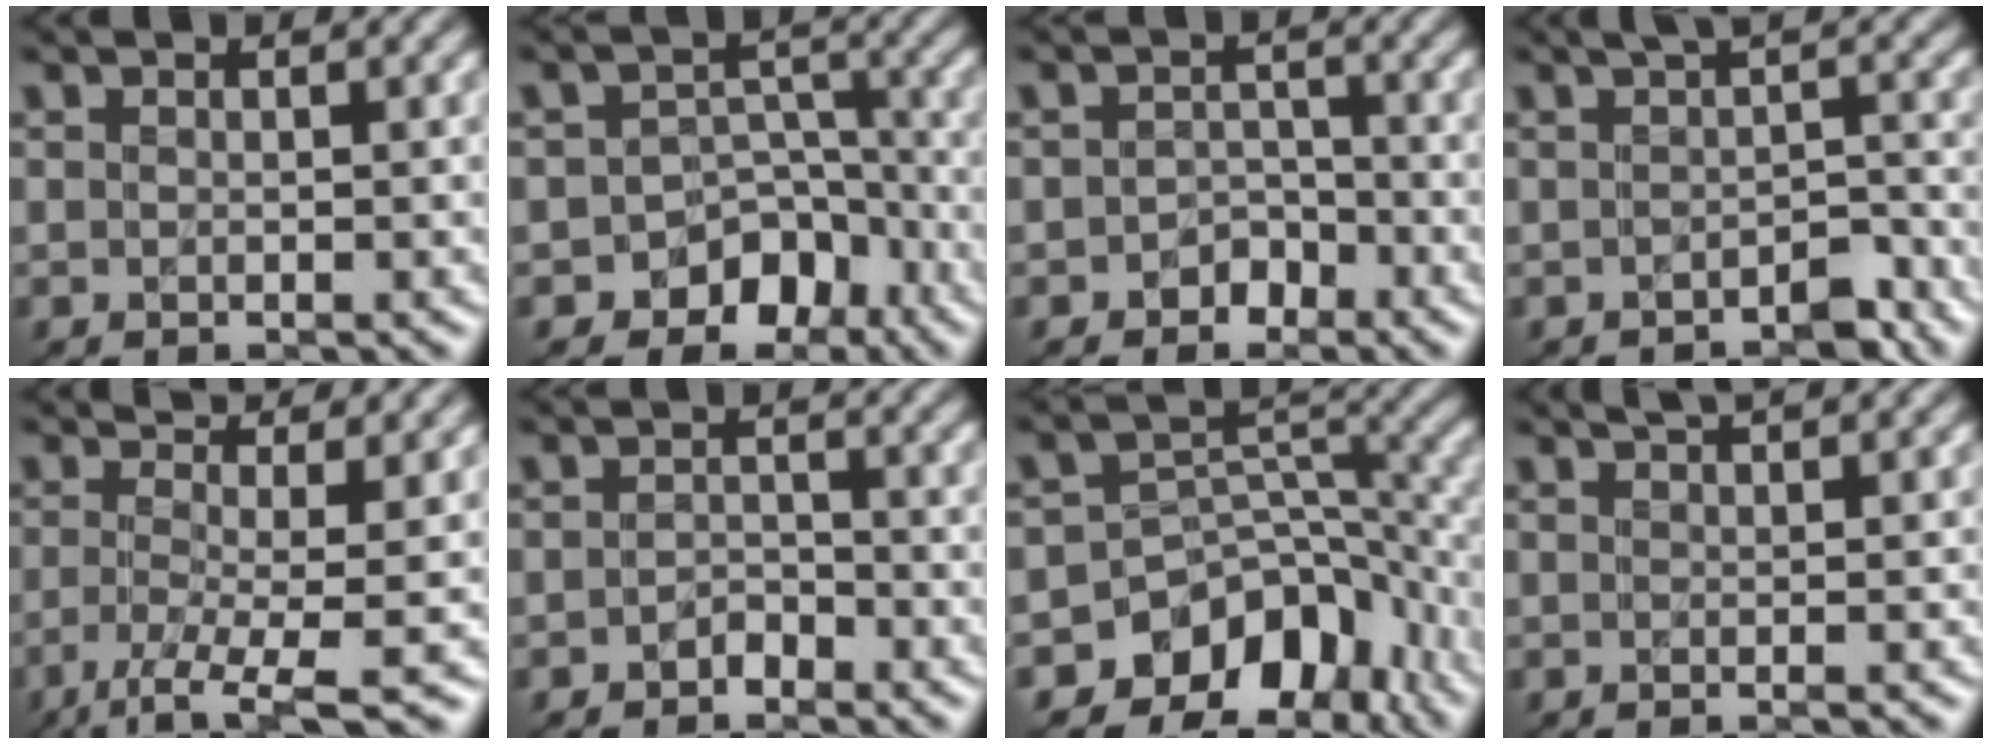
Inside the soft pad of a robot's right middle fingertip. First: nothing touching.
{"total": 7.4, "force": [-5.0, 5.1, 2.0], "torque": [0.009, 0.009, -0.075]}
{"total": 2.0, "force": [-1.2, 1.4, 0.6], "torque": [-0.004, 0.005, -0.022]}
{"total": 2.7, "force": [-1.4, 0.9, 2.1], "torque": [-0.019, -0.001, -0.020]}
{"total": 6.4, "force": [-1.6, 1.4, 6.0], "torque": [-0.104, 0.003, -0.039]}
{"total": 1.4, "force": [-1.0, 0.8, 0.6], "torque": [-0.010, 0.005, -0.018]}
{"total": 9.1, "force": [-6.1, 5.8, 3.6], "torque": [-0.037, -0.004, -0.100]}
{"total": 3.5, "force": [2.0, 1.2, 2.7], "torque": [-0.017, 0.011, -0.007]}